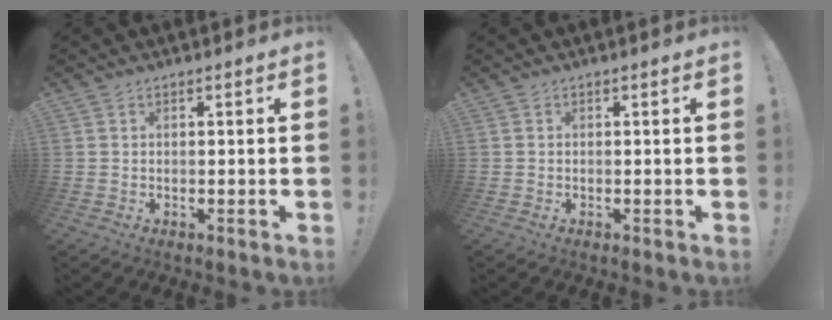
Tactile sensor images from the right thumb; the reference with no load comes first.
{"total": 0.0}